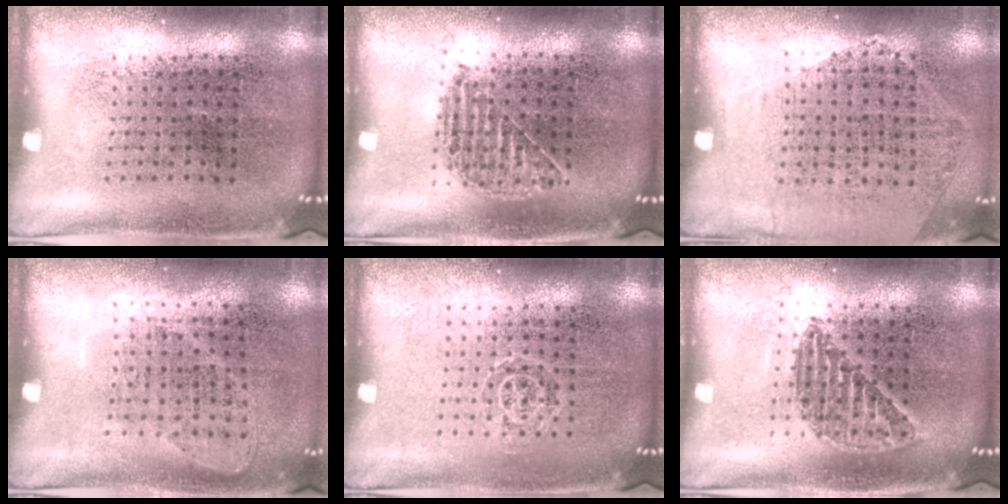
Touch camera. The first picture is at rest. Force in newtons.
{"total": 1.0, "press": 0.9, "slide": 0.2}
{"total": 1.2, "press": 0.9, "slide": 0.7}
{"total": 1.0, "press": 0.8, "slide": 0.5}
{"total": 0.6, "press": 0.4, "slide": 0.4}
{"total": 1.2, "press": 1.1, "slide": 0.4}